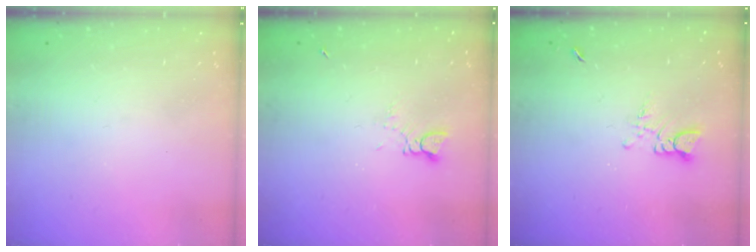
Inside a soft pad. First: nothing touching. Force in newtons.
{"total": 1.4, "press": 1.4, "slide": 0.2}
{"total": 2.7, "press": 2.7, "slide": 0.2}